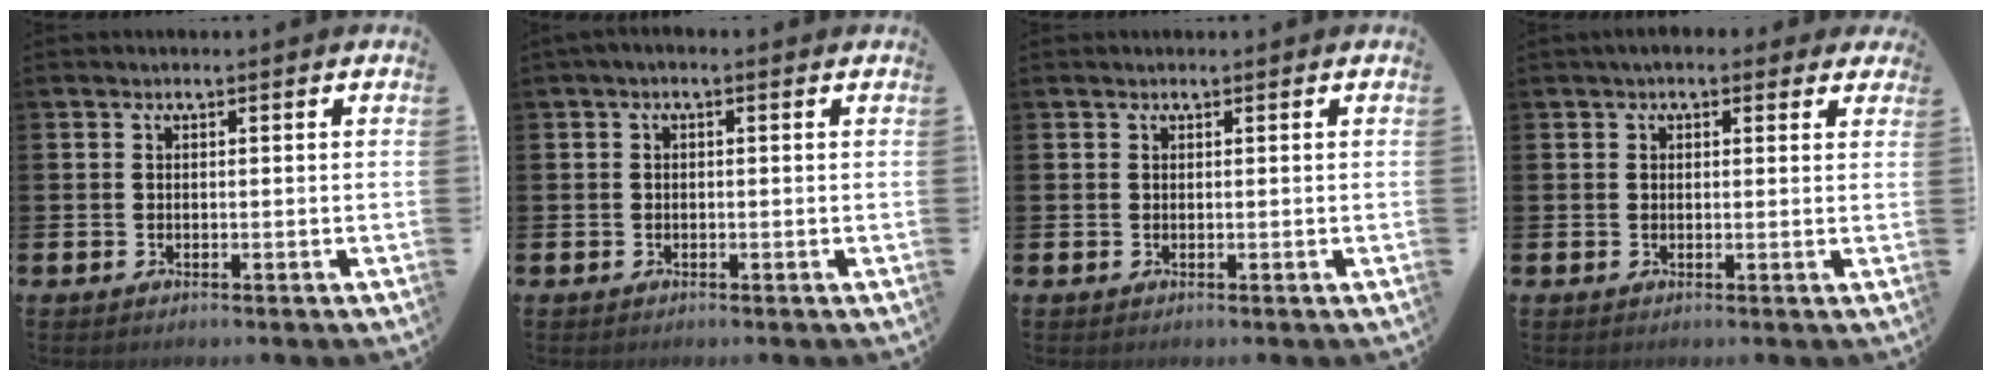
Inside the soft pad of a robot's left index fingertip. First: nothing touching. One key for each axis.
{"total": 0.7, "fx": -0.3, "fy": 0.2, "fz": 0.6, "tx": -0.004, "ty": -0.001, "tz": -0.008}
{"total": 0.0}
{"total": 2.5, "fx": 2.1, "fy": 1.0, "fz": 0.8, "tx": -0.009, "ty": -0.001, "tz": 0.034}